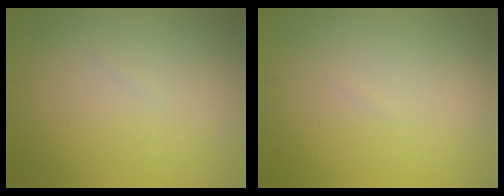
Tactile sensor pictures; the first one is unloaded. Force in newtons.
{"total": 0.0}